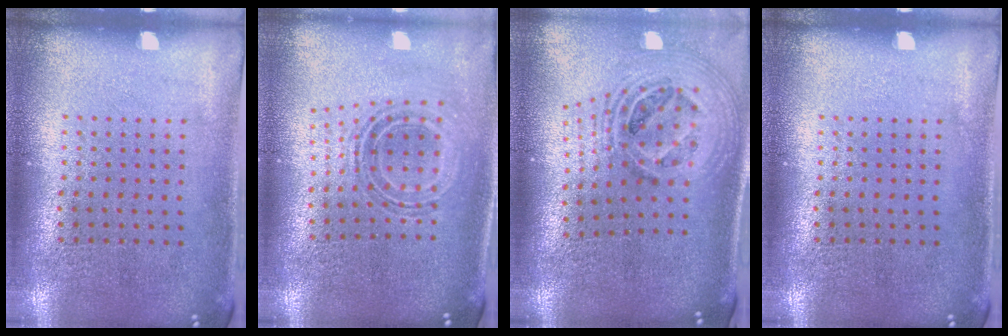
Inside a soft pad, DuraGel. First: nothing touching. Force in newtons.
{"total": 0.7, "press": 0.7, "slide": 0.2}
{"total": 2.1, "press": 1.6, "slide": 1.3}
{"total": 0.0}